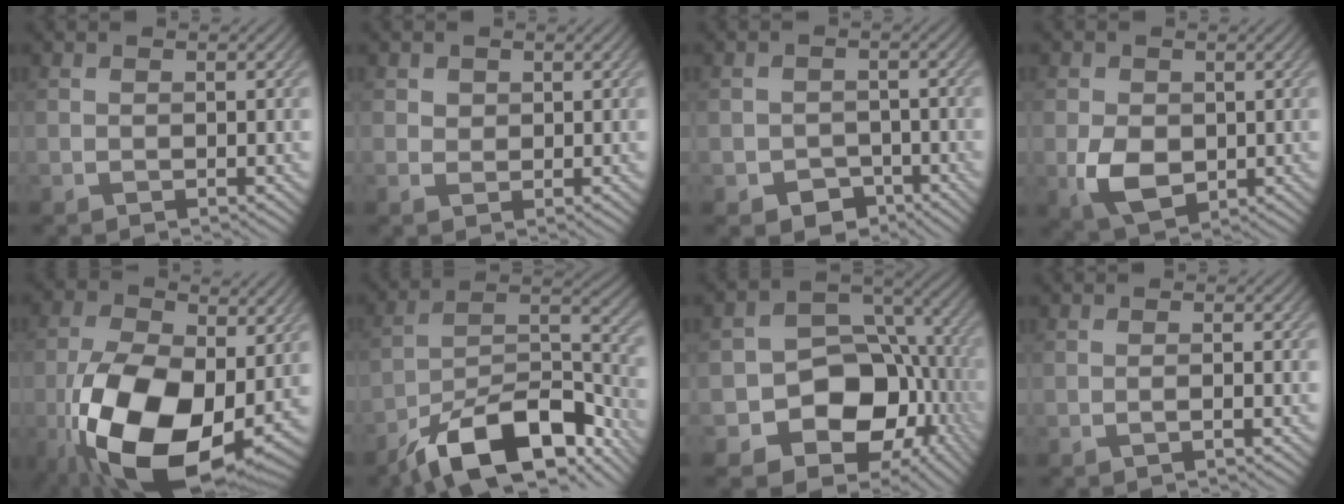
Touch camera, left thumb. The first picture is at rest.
{"total": 1.3, "force": [0.7, 1.1, 0.4], "torque": [-0.008, -0.002, 0.011]}
{"total": 3.7, "force": [-2.2, 2.7, 1.4], "torque": [-0.020, -0.009, -0.042]}
{"total": 5.4, "force": [-0.6, 4.0, 3.7], "torque": [-0.084, -0.009, -0.013]}
{"total": 18.5, "force": [-4.7, 10.7, 14.4], "torque": [-0.286, -0.042, -0.073]}
{"total": 15.5, "force": [-10.9, 5.5, 9.6], "torque": [-0.170, -0.009, -0.196]}
{"total": 13.5, "force": [-4.4, 10.3, 7.5], "torque": [-0.125, -0.023, -0.083]}
{"total": 1.0, "force": [-0.3, 0.1, 0.9], "torque": [-0.018, 0.001, -0.010]}